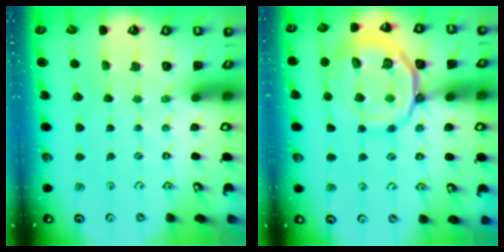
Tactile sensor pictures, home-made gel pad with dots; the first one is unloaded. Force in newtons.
{"total": 16.7, "press": 16.6, "slide": 1.9}